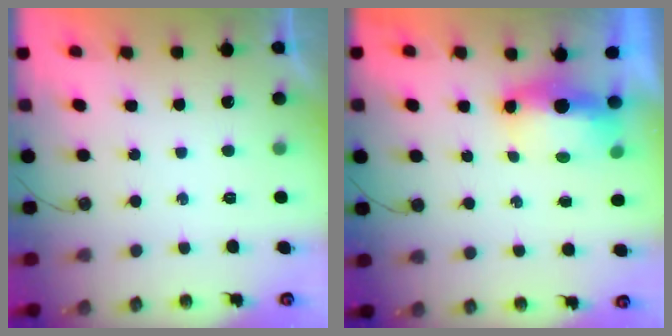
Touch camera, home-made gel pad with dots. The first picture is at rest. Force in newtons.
{"total": 7.0, "press": 7.0, "slide": 0.3}